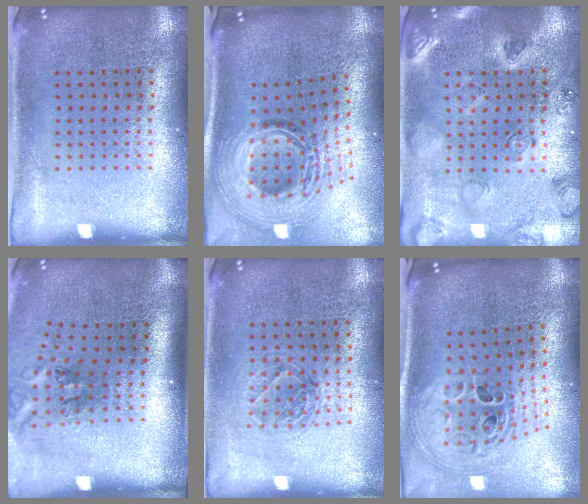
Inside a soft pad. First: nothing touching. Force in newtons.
{"total": 2.7, "press": 1.8, "slide": 2.0}
{"total": 0.8, "press": 0.7, "slide": 0.3}
{"total": 1.8, "press": 1.2, "slide": 1.3}
{"total": 1.2, "press": 1.0, "slide": 0.5}
{"total": 2.2, "press": 1.6, "slide": 1.5}